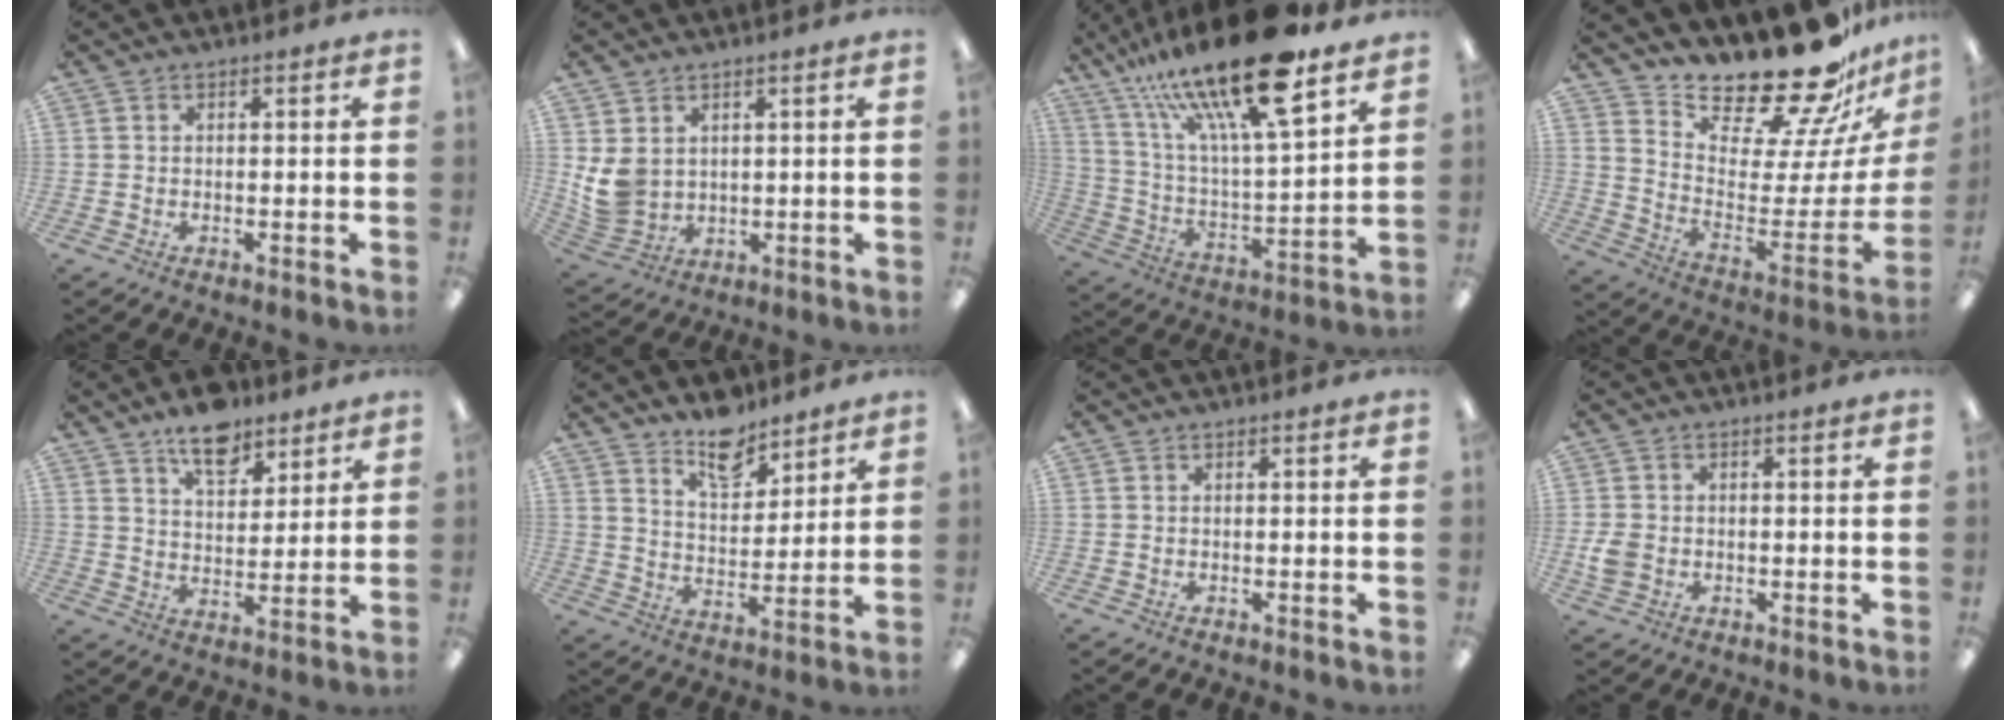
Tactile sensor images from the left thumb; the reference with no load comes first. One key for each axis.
{"total": 7.2, "fx": 2.3, "fy": 5.9, "fz": 3.4, "tx": -0.084, "ty": -0.009, "tz": 0.048}
{"total": 25.1, "fx": 17.5, "fy": 6.3, "fz": 16.9, "tx": -0.297, "ty": -0.105, "tz": 0.287}
{"total": 23.6, "fx": 20.2, "fy": 6.5, "fz": 10.4, "tx": -0.145, "ty": -0.169, "tz": 0.341}
{"total": 10.6, "fx": 7.9, "fy": 5.2, "fz": 4.8, "tx": -0.060, "ty": -0.045, "tz": 0.138}
{"total": 10.4, "fx": 8.8, "fy": 4.4, "fz": 3.3, "tx": -0.045, "ty": -0.059, "tz": 0.162}
{"total": 0.0}
{"total": 4.0, "fx": -0.5, "fy": 3.3, "fz": 2.2, "tx": -0.035, "ty": 0.003, "tz": -0.010}